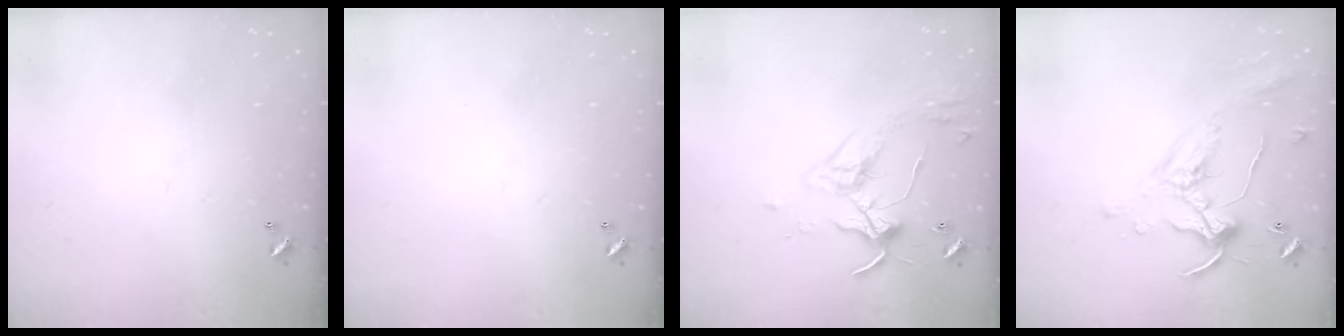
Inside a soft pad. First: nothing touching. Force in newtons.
{"total": 0.0}
{"total": 3.6, "press": 3.5, "slide": 0.7}
{"total": 1.1, "press": 1.0, "slide": 0.4}